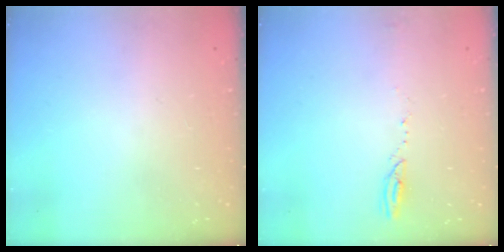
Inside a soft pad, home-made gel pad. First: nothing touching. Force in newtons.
{"total": 3.1, "press": 3.0, "slide": 0.4}